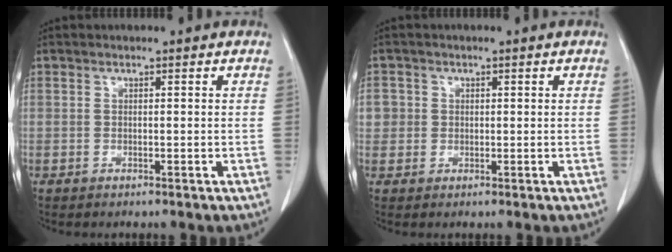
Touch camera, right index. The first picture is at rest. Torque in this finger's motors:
{"motor_torque": [-0.02, 0.01, 0.10, 0.00]}